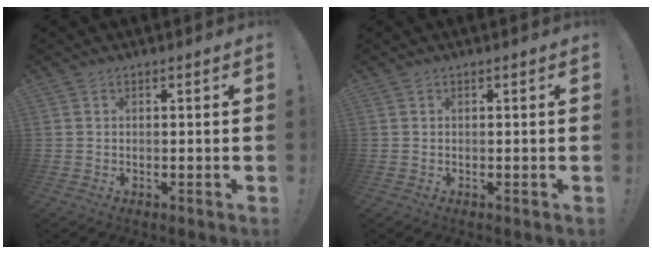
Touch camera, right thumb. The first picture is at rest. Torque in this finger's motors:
{"motor_torque": [0.00, 0.00, -0.01, 0.01, 0.04]}